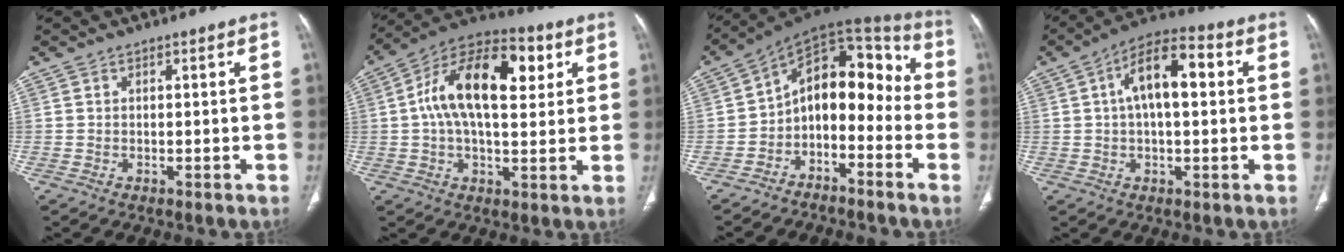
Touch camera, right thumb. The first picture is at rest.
{"total": 19.5, "force": [4.6, 10.0, 16.1], "torque": [-0.247, 0.019, 0.062]}
{"total": 14.8, "force": [-4.1, 9.4, 10.7], "torque": [-0.118, 0.097, -0.078]}
{"total": 11.6, "force": [2.1, 5.3, 10.0], "torque": [-0.166, 0.030, 0.026]}